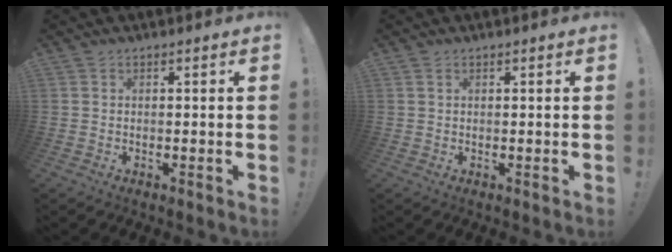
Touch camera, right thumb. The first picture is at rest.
{"total": 0.6, "force": [0.4, 0.4, 0.4], "torque": [-0.006, 0.000, 0.006]}